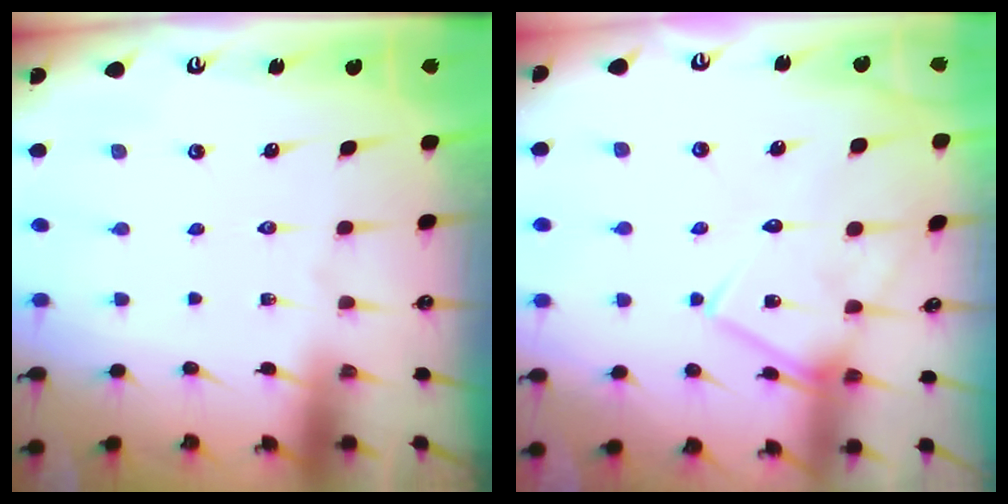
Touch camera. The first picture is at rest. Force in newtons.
{"total": 11.8, "press": 11.8, "slide": 0.5}